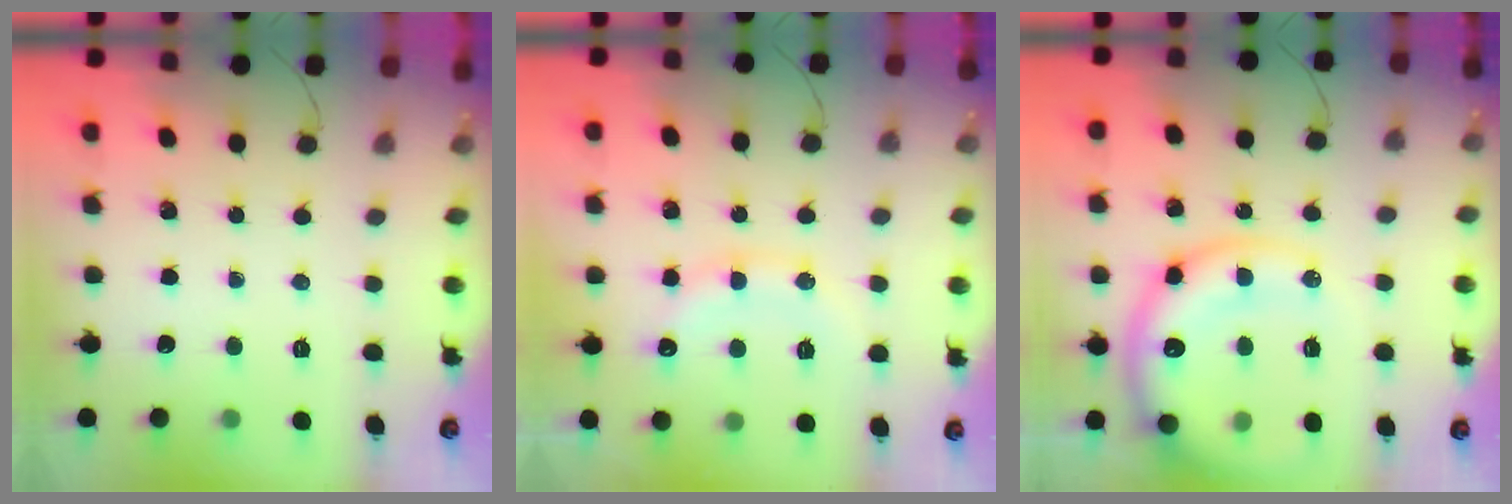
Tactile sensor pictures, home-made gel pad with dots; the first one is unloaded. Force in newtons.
{"total": 12.6, "press": 12.6, "slide": 0.9}
{"total": 19.2, "press": 18.9, "slide": 3.3}